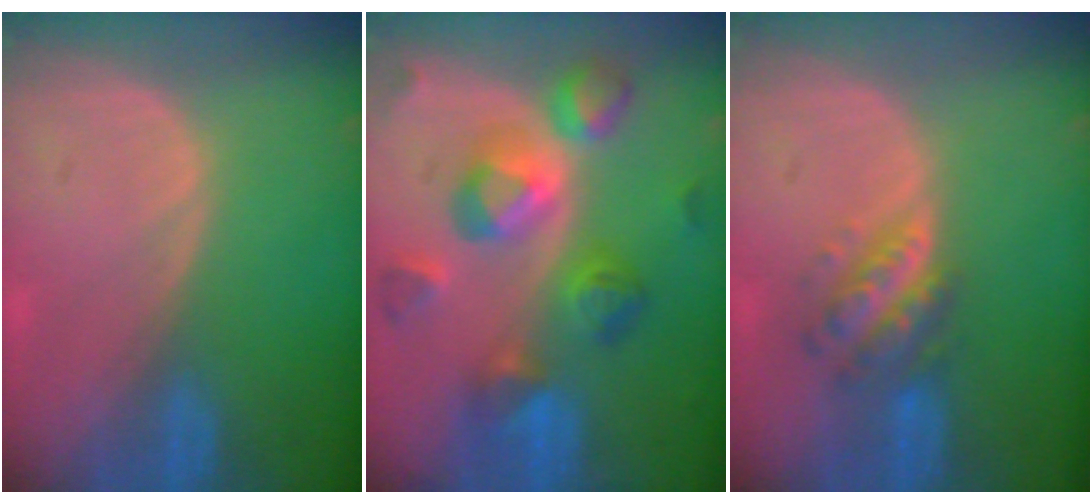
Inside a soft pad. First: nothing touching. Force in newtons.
{"total": 10.4, "press": 10.3, "slide": 0.8}
{"total": 5.8, "press": 5.3, "slide": 2.3}